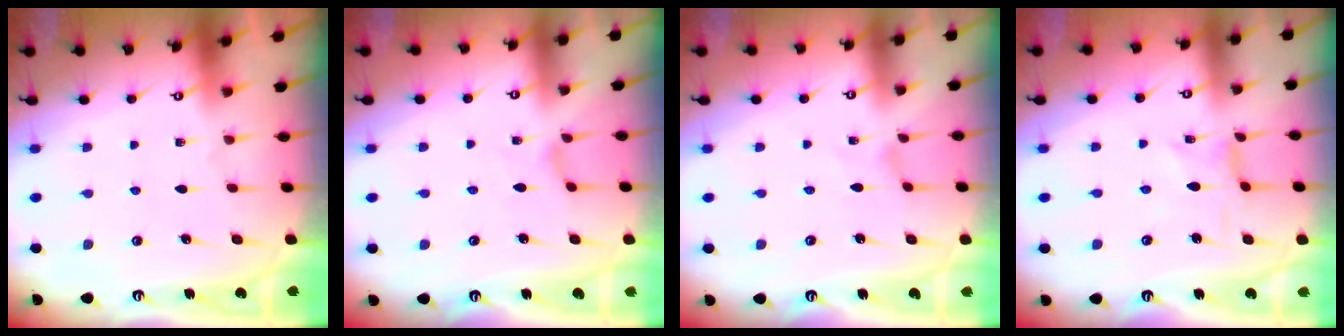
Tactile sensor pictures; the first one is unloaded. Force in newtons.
{"total": 1.1, "press": 1.1, "slide": 0.3}
{"total": 0.7, "press": 0.7, "slide": 0.2}
{"total": 0.5, "press": 0.5, "slide": 0.1}